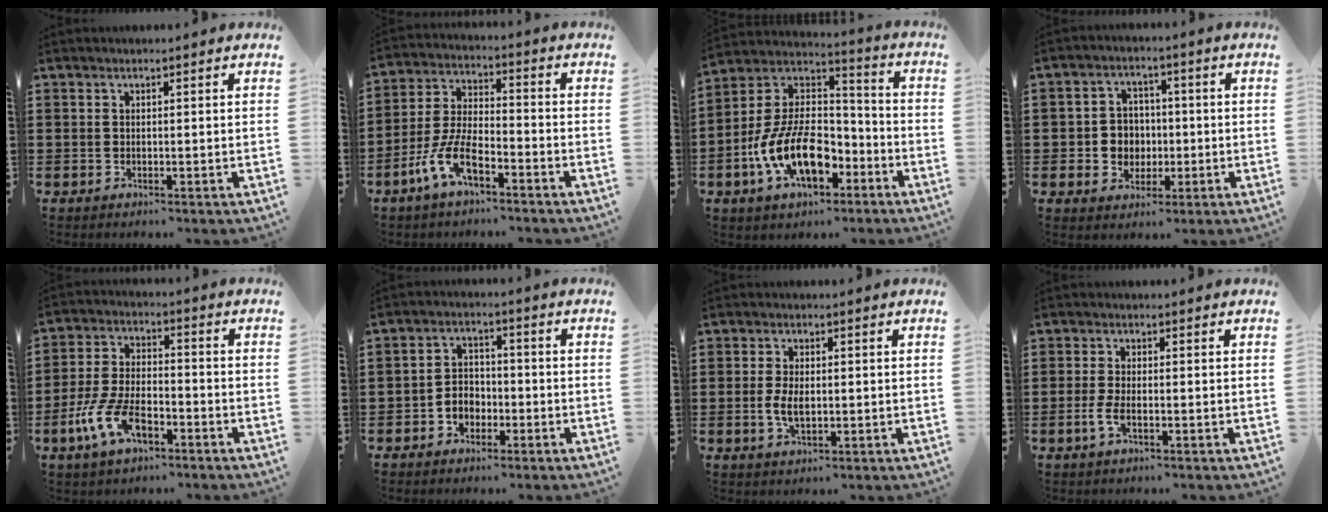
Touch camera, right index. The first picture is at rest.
{"total": 7.9, "force": [-5.1, 2.7, 5.4], "torque": [-0.137, -0.004, -0.102]}
{"total": 12.5, "force": [-5.2, 6.8, 9.1], "torque": [-0.205, 0.003, -0.098]}
{"total": 4.8, "force": [-0.6, 4.6, 1.4], "torque": [-0.035, 0.010, -0.015]}
{"total": 8.8, "force": [-4.6, 3.8, 6.5], "torque": [-0.161, -0.005, -0.089]}
{"total": 3.6, "force": [-2.0, 2.7, 1.3], "torque": [-0.031, 0.010, -0.042]}
{"total": 3.7, "force": [-0.3, 1.8, 3.2], "torque": [-0.075, -0.002, -0.011]}
{"total": 2.7, "force": [-1.0, 0.7, 2.5], "torque": [-0.057, -0.007, -0.022]}